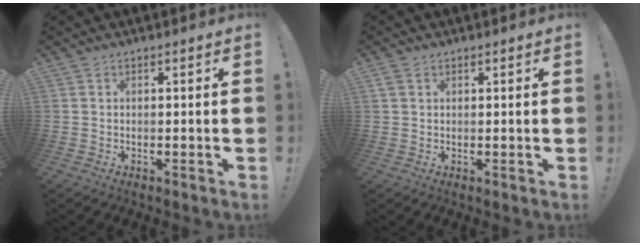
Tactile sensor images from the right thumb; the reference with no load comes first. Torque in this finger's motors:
{"motor_torque": [-0.19, -0.32, -0.13, 0.26, -0.01]}